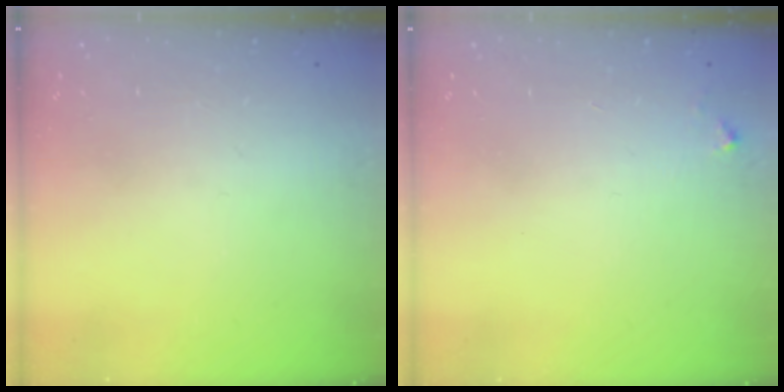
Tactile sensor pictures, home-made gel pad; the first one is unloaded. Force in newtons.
{"total": 3.1, "press": 3.1, "slide": 0.1}